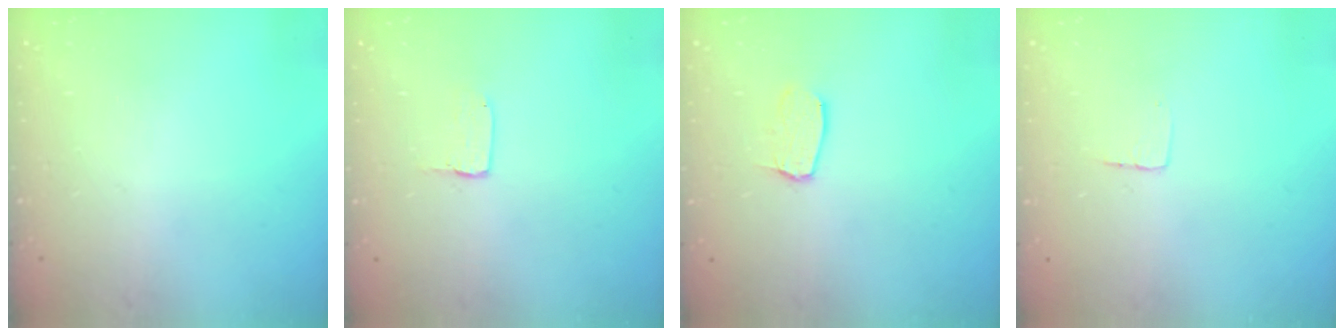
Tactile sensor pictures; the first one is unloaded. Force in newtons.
{"total": 2.0, "press": 2.0, "slide": 0.0}
{"total": 6.1, "press": 6.1, "slide": 0.2}
{"total": 2.9, "press": 2.9, "slide": 0.2}